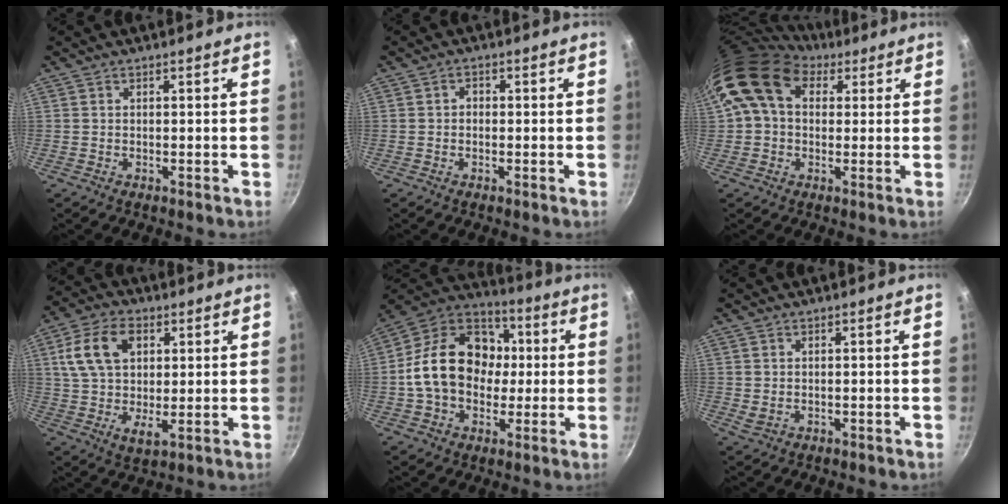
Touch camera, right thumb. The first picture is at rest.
{"total": 1.5, "force": [-0.1, 1.2, 0.8], "torque": [-0.010, 0.005, -0.004]}
{"total": 13.7, "force": [5.1, 9.7, 8.2], "torque": [-0.126, 0.011, 0.074]}
{"total": 13.2, "force": [4.2, 8.1, 9.5], "torque": [-0.162, -0.007, 0.070]}
{"total": 19.9, "force": [0.1, 15.2, 12.8], "torque": [-0.187, 0.039, -0.011]}
{"total": 1.6, "force": [-0.1, 1.0, 1.2], "torque": [-0.019, -0.001, 0.005]}